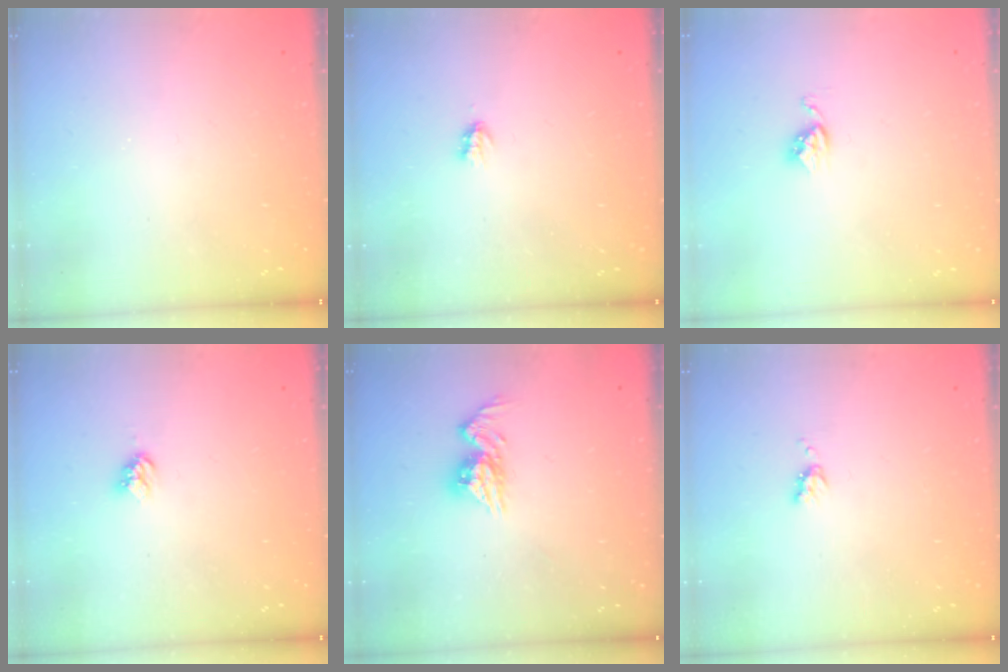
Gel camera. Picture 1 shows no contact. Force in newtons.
{"total": 1.7, "press": 1.7, "slide": 0.3}
{"total": 3.7, "press": 3.7, "slide": 0.5}
{"total": 3.9, "press": 3.9, "slide": 0.4}
{"total": 9.8, "press": 9.8, "slide": 0.8}
{"total": 4.0, "press": 4.0, "slide": 0.6}